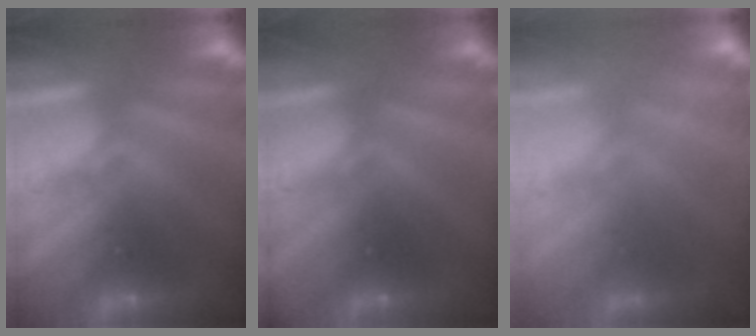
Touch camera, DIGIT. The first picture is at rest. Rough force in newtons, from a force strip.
{"total": 2.1}
{"total": 2.2}